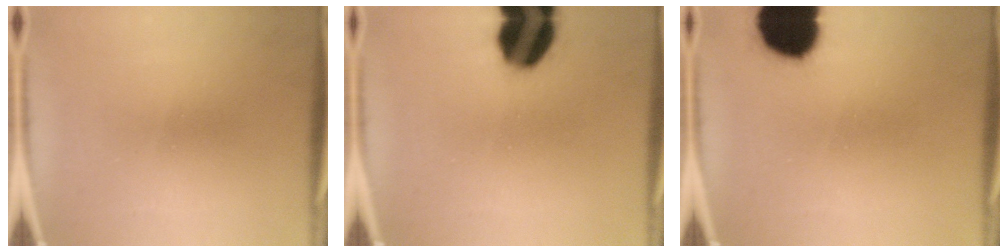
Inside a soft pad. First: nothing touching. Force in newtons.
{"total": 14.3}
{"total": 14.1}